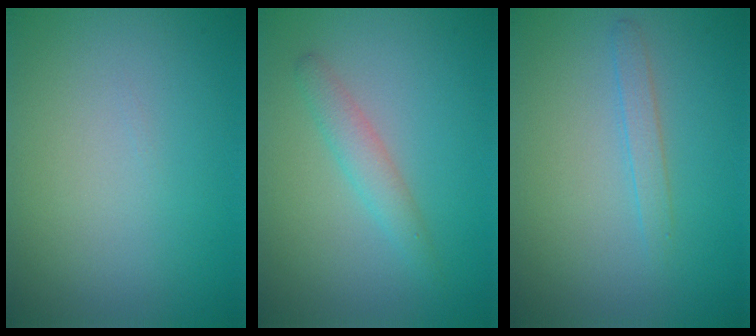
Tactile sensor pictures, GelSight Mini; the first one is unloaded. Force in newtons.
{"total": 2.1, "press": 2.1, "slide": 0.1}
{"total": 1.3, "press": 1.3, "slide": 0.1}